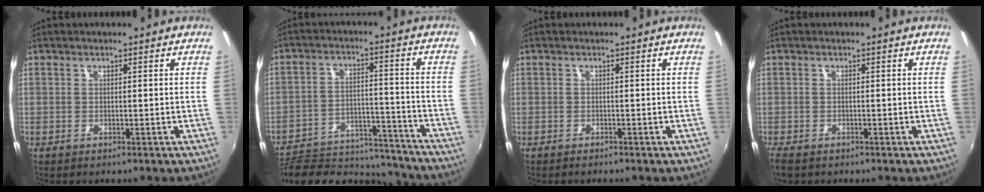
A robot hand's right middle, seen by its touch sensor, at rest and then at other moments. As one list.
[{"total": 22.6, "force": [-20.3, 7.0, 6.9], "torque": [-0.144, 0.019, -0.278]}, {"total": 0.8, "force": [-0.7, 0.1, 0.1], "torque": [-0.004, -0.004, -0.014]}, {"total": 3.2, "force": [-2.5, 1.4, 1.5], "torque": [-0.036, -0.014, -0.045]}]